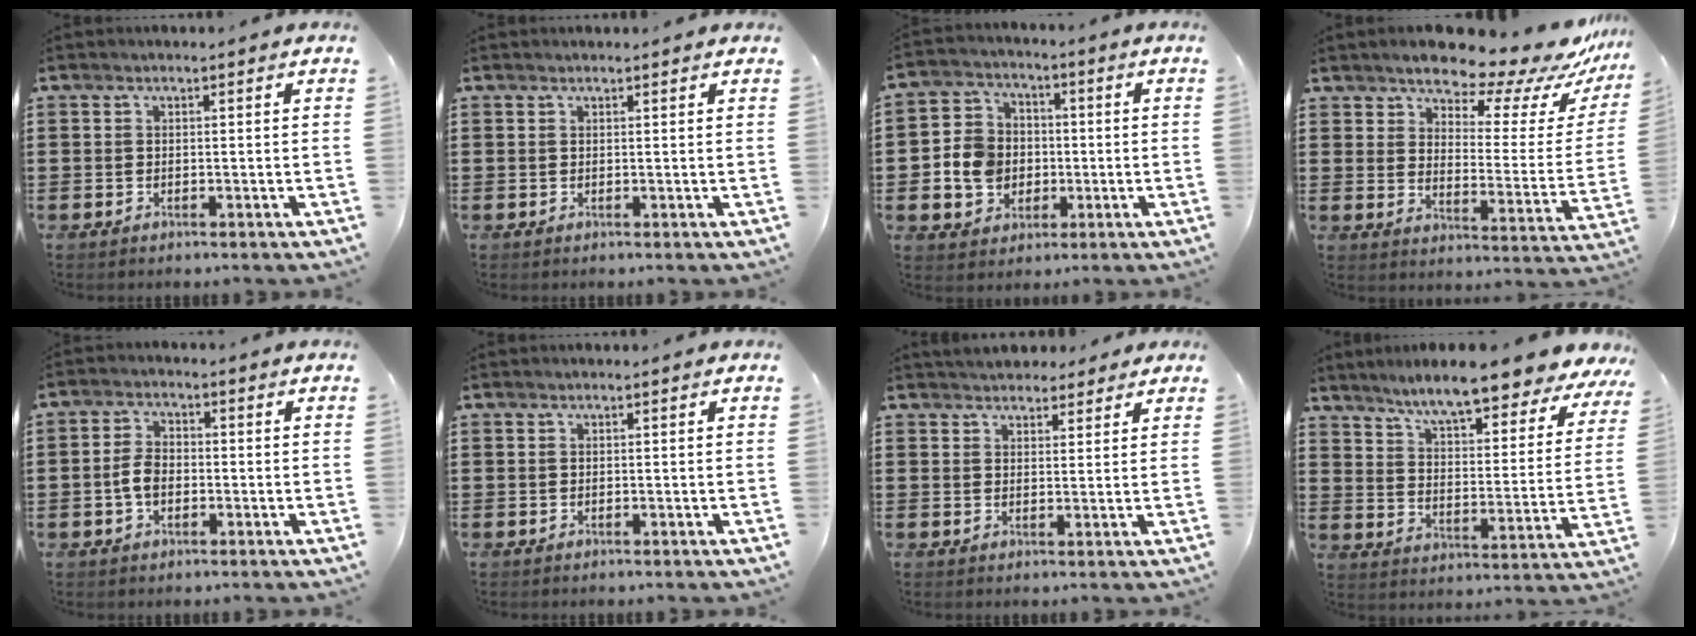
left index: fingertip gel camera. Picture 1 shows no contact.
{"total": 0.8, "force": [0.7, -0.1, 0.3], "torque": [-0.007, -0.002, 0.015]}
{"total": 6.9, "force": [-1.0, 6.4, 2.3], "torque": [-0.069, 0.020, -0.016]}
{"total": 10.4, "force": [9.4, 2.3, 4.0], "torque": [-0.080, -0.072, 0.158]}
{"total": 3.9, "force": [-0.8, 2.5, 2.9], "torque": [-0.077, -0.002, -0.021]}
{"total": 0.0}
{"total": 3.4, "force": [3.1, 1.6, 0.0], "torque": [-0.013, -0.002, 0.058]}
{"total": 8.8, "force": [7.9, -0.1, 4.0], "torque": [-0.101, -0.050, 0.130]}